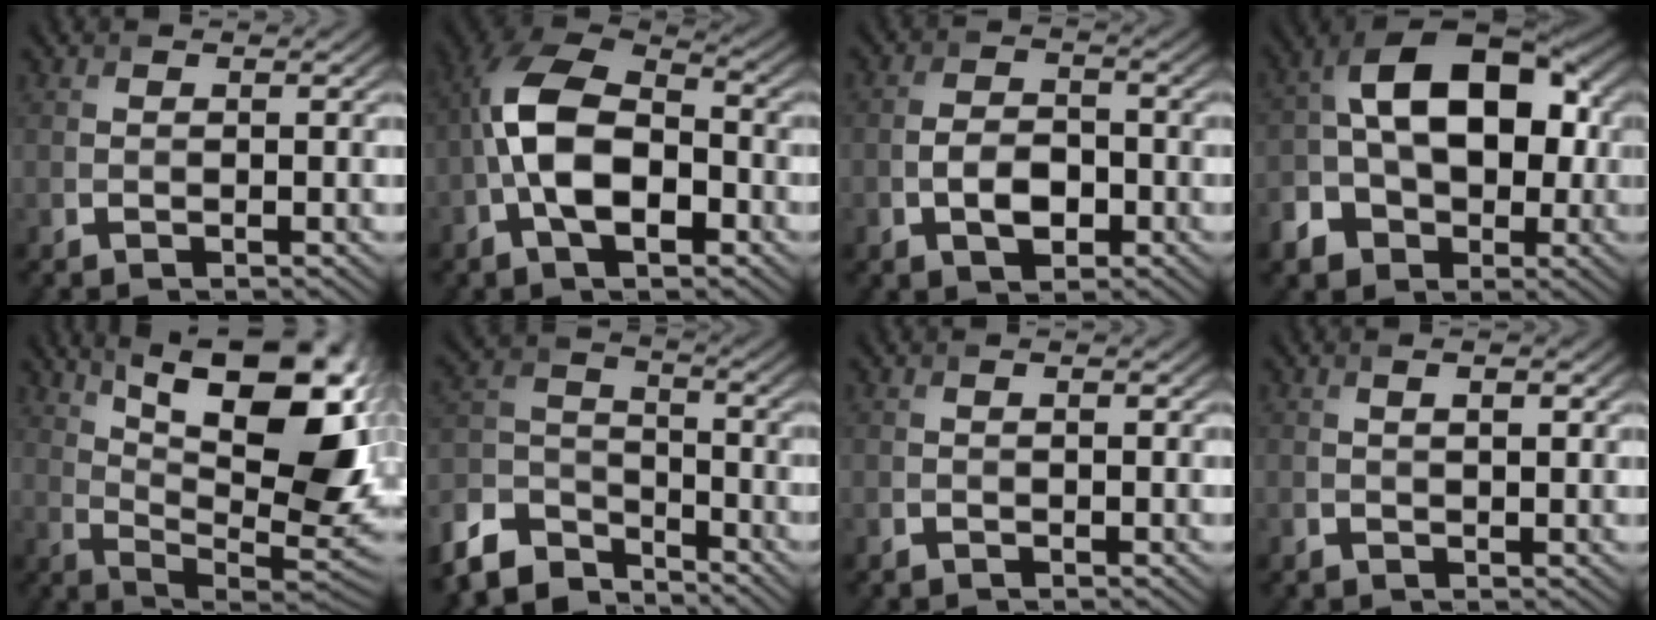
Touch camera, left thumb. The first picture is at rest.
{"total": 11.8, "force": [-2.5, 6.5, 9.4], "torque": [-0.194, 0.007, -0.061]}
{"total": 4.6, "force": [-1.6, 2.9, 3.2], "torque": [-0.064, 0.001, -0.032]}
{"total": 14.8, "force": [-1.5, 9.9, 10.8], "torque": [-0.168, 0.004, -0.033]}
{"total": 18.8, "force": [7.6, 7.0, 15.7], "torque": [-0.239, 0.036, 0.116]}
{"total": 10.2, "force": [-7.9, 5.0, 4.0], "torque": [-0.103, -0.008, -0.172]}
{"total": 0.7, "force": [0.0, 0.5, 0.5], "torque": [-0.006, -0.001, 0.002]}
{"total": 1.9, "force": [0.5, 1.0, 1.5], "torque": [-0.023, -0.003, 0.016]}